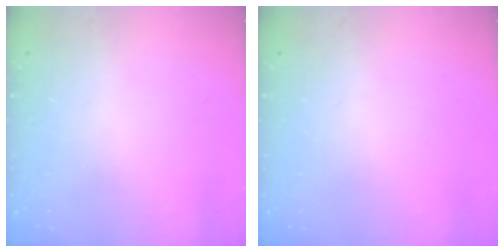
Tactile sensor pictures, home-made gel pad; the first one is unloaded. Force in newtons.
{"total": 0.0}